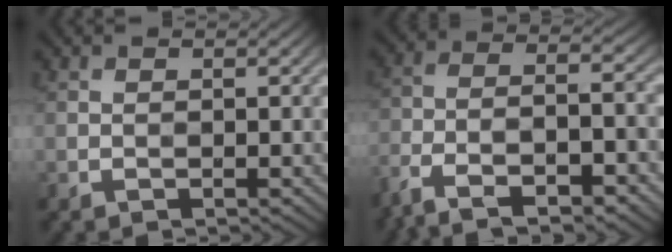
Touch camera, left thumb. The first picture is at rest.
{"total": 11.3, "force": [-7.7, 3.5, 7.5], "torque": [-0.151, -0.009, -0.144]}